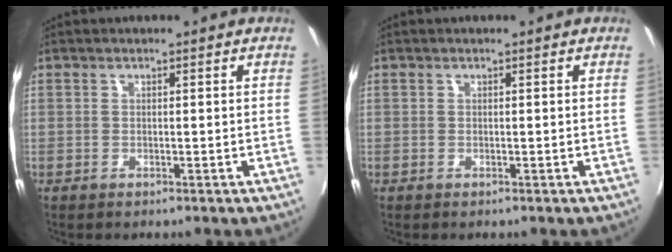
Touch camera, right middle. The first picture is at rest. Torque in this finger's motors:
{"motor_torque": [0.00, 0.00, 0.00, 0.00]}